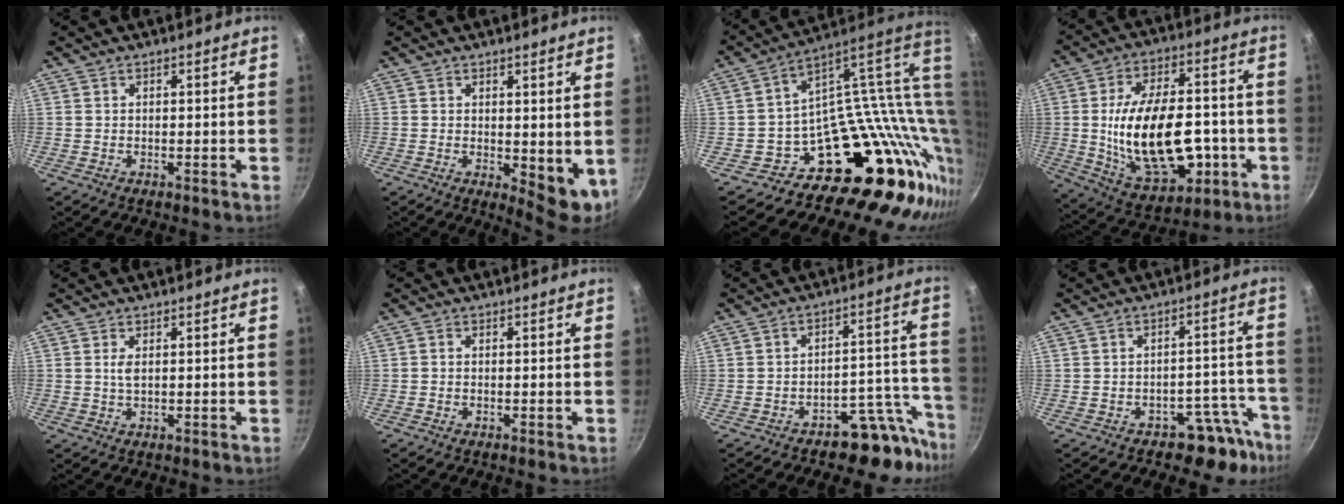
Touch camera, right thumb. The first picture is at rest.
{"total": 6.5, "force": [0.7, 3.1, 5.7], "torque": [-0.069, -0.014, 0.016]}
{"total": 25.6, "force": [6.2, 18.2, 16.9], "torque": [-0.212, -0.038, 0.096]}
{"total": 24.8, "force": [-3.2, 14.3, 20.0], "torque": [-0.317, 0.026, -0.026]}
{"total": 1.8, "force": [0.4, 0.8, 1.5], "torque": [-0.028, -0.002, 0.007]}
{"total": 0.6, "force": [-0.3, 0.4, 0.4], "torque": [-0.008, 0.003, -0.008]}
{"total": 10.5, "force": [-8.4, 5.1, 3.7], "torque": [0.028, 0.104, -0.116]}
{"total": 8.5, "force": [-6.3, 5.1, 2.6], "torque": [0.053, 0.077, -0.071]}